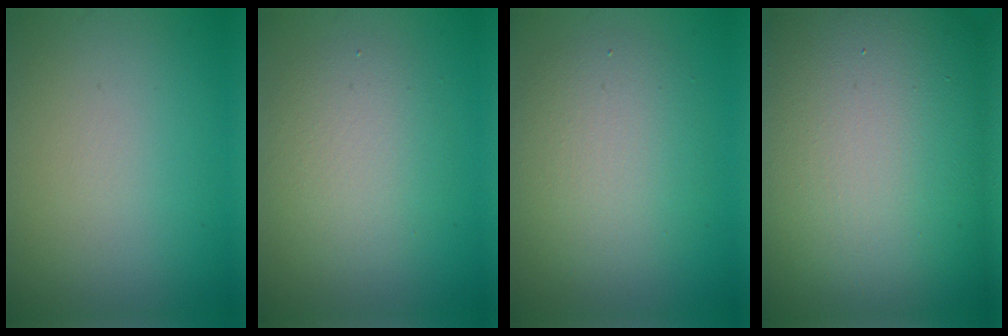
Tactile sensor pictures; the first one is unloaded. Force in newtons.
{"total": 4.0, "press": 4.0, "slide": 0.5}
{"total": 4.9, "press": 4.9, "slide": 0.2}
{"total": 27.0, "press": 26.9, "slide": 1.7}